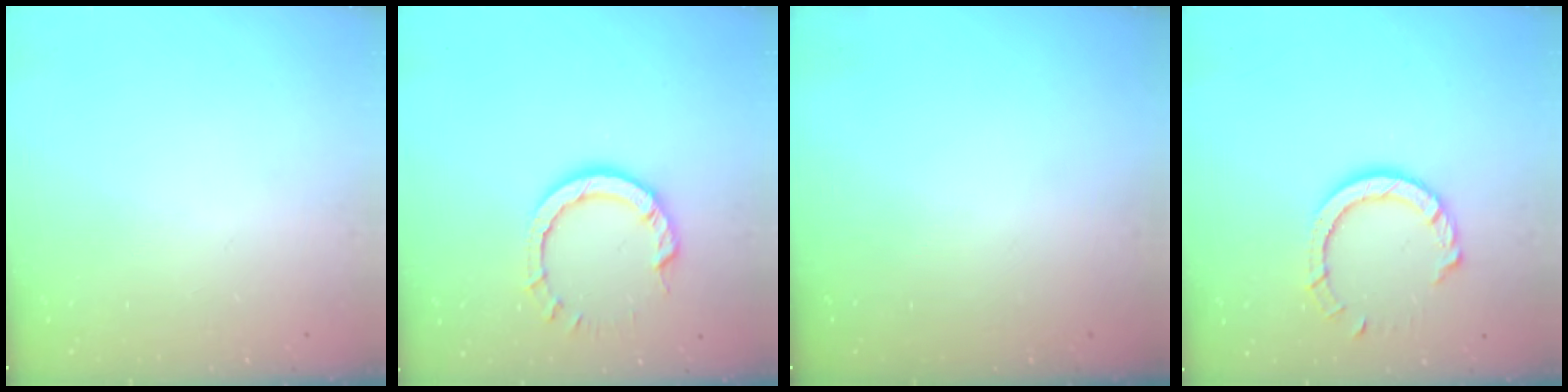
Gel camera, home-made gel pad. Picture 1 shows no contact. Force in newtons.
{"total": 7.8, "press": 7.7, "slide": 0.6}
{"total": 0.0}
{"total": 8.8, "press": 8.7, "slide": 1.0}